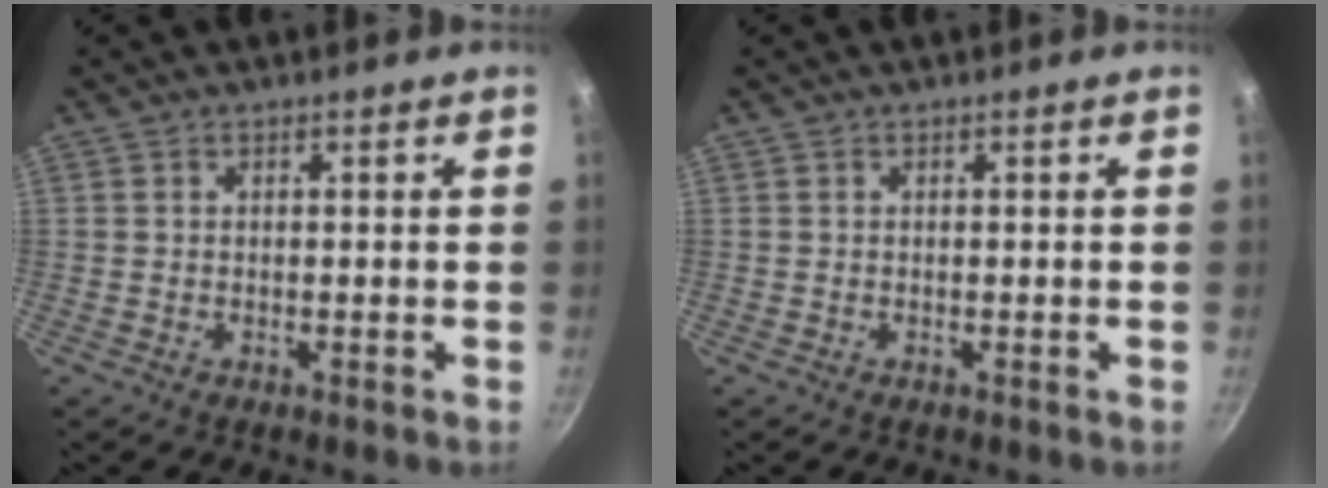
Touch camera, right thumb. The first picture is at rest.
{"total": 0.0}